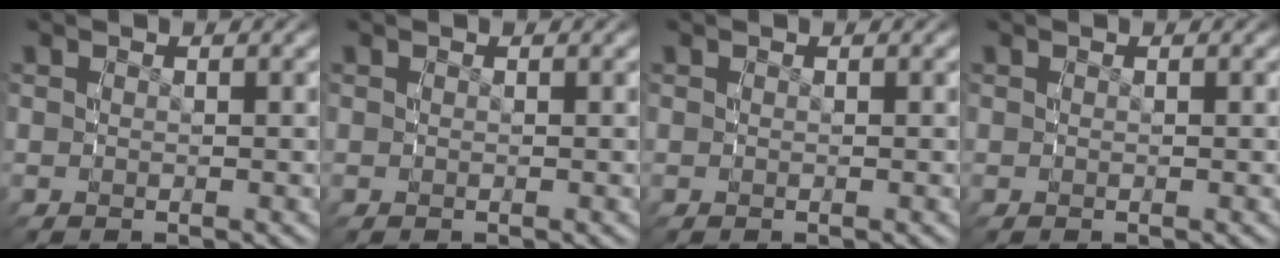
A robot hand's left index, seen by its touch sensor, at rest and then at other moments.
{"total": 0.0}
{"total": 0.0}
{"total": 0.0}